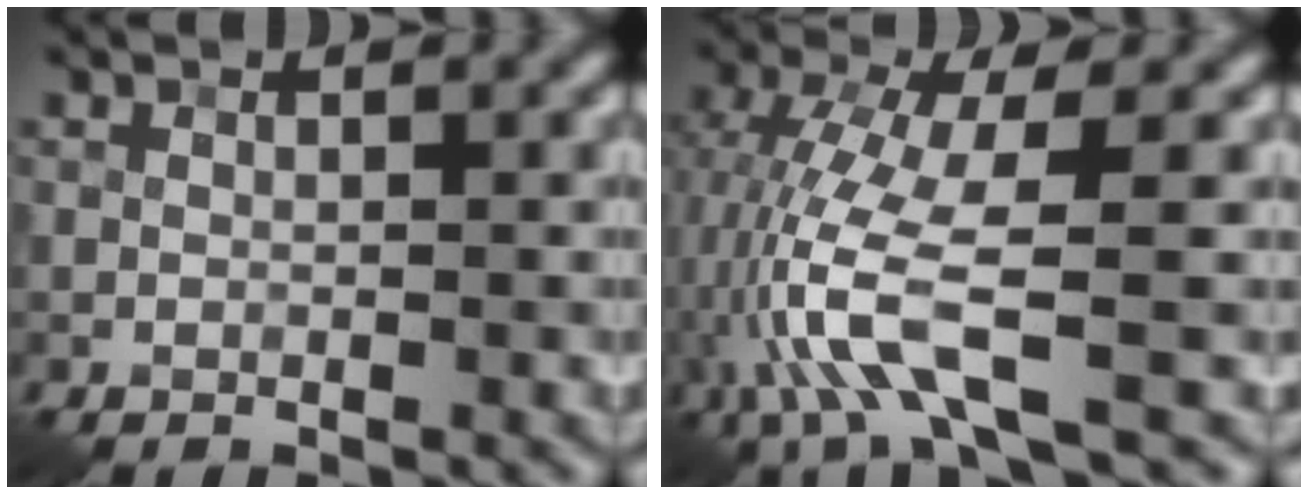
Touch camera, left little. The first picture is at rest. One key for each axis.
{"total": 8.5, "fx": -2.6, "fy": 2.2, "fz": 7.8, "tx": -0.193, "ty": -0.009, "tz": -0.051}